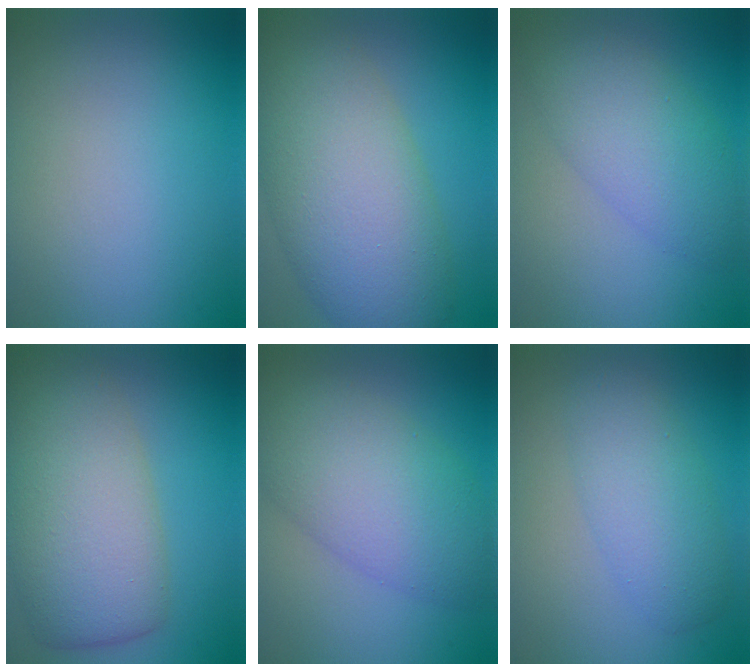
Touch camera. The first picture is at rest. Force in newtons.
{"total": 11.2, "press": 11.1, "slide": 0.5}
{"total": 5.6, "press": 5.6, "slide": 0.1}
{"total": 9.7, "press": 9.7, "slide": 0.4}
{"total": 8.2, "press": 8.2, "slide": 0.2}
{"total": 4.1, "press": 4.1, "slide": 0.1}